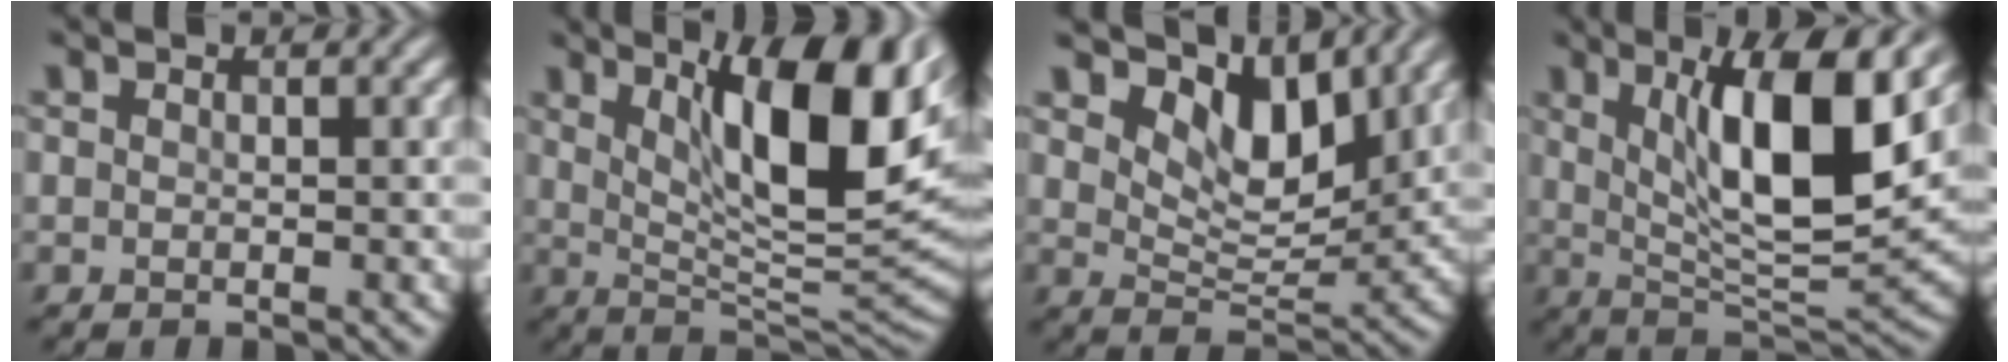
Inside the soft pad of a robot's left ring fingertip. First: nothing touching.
{"total": 13.4, "force": [5.0, 3.8, 11.8], "torque": [-0.171, 0.003, 0.083]}
{"total": 6.3, "force": [4.3, 2.8, 3.6], "torque": [-0.062, -0.008, 0.063]}
{"total": 10.9, "force": [3.5, 2.8, 9.9], "torque": [-0.152, -0.011, 0.064]}